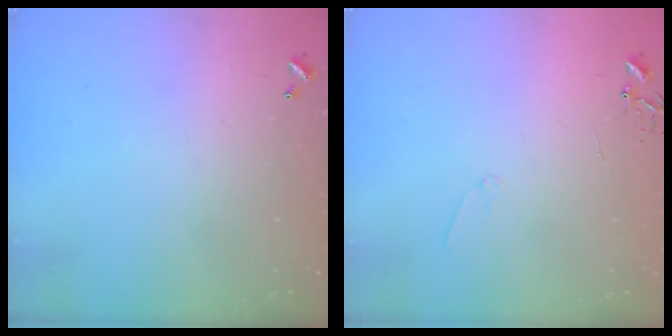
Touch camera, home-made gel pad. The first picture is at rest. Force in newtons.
{"total": 5.9, "press": 5.9, "slide": 0.4}